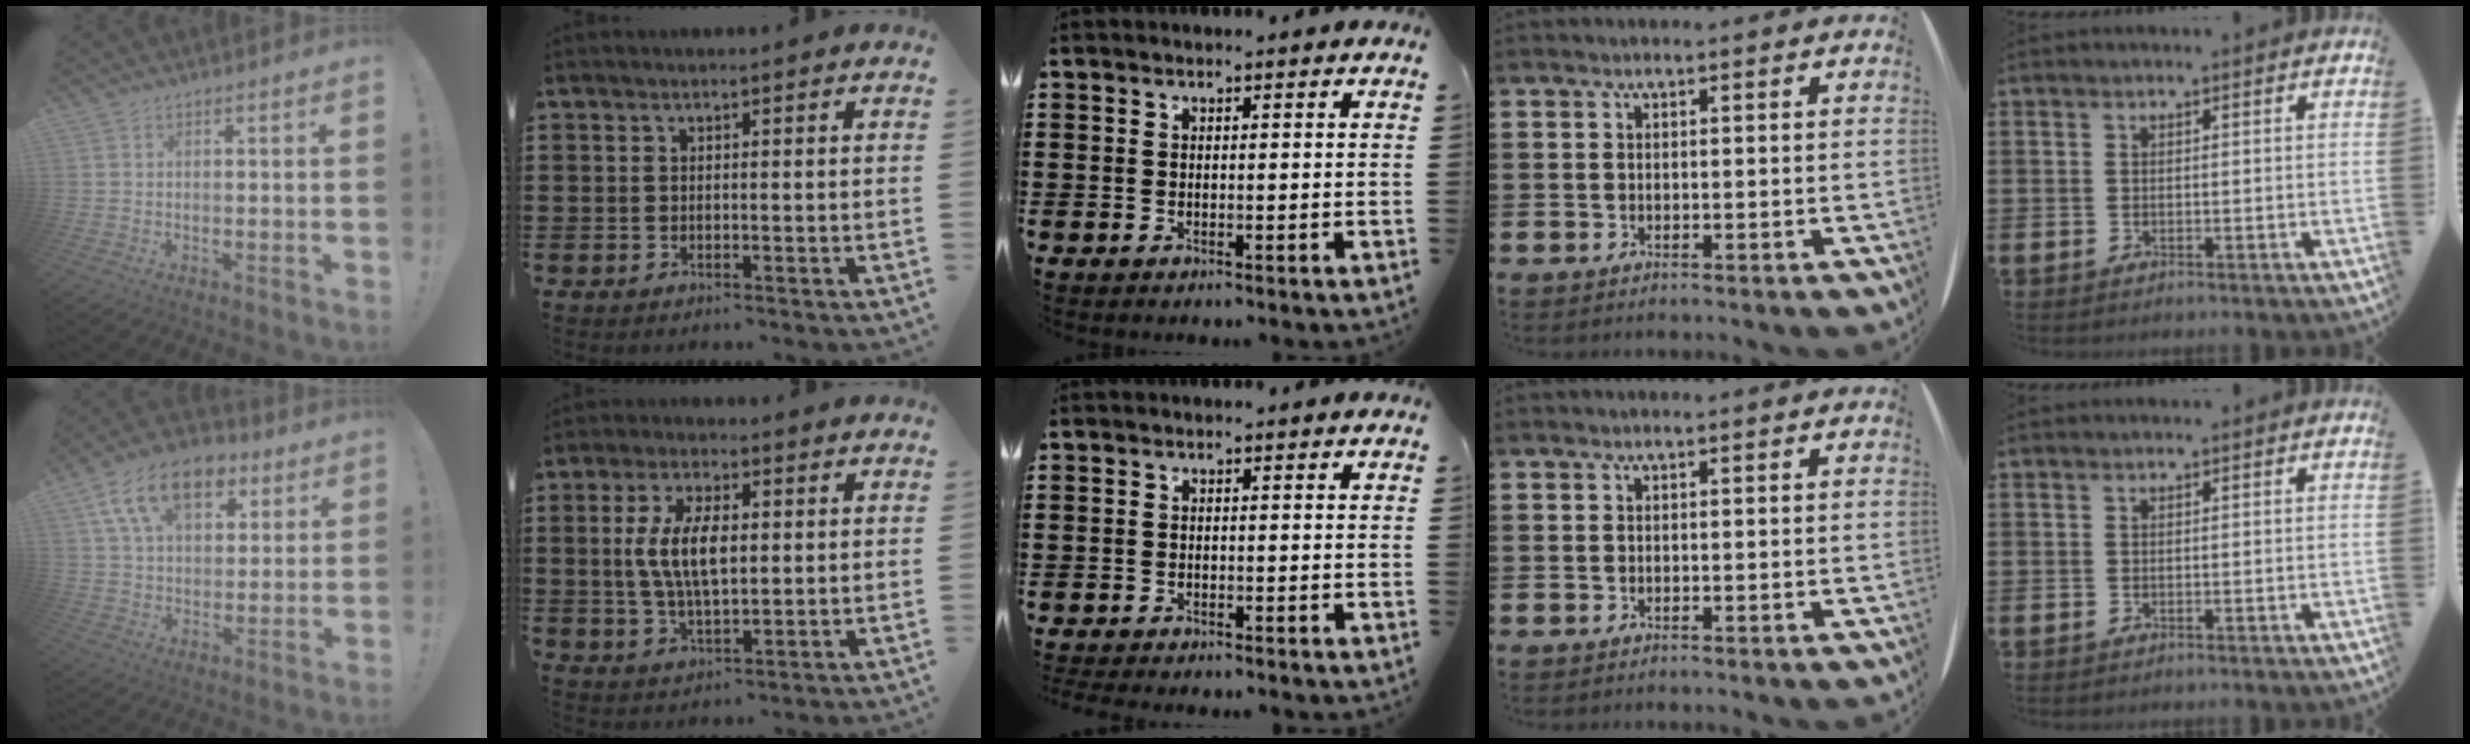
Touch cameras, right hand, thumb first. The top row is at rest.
{"thumb": {"total": 16.6, "force": [8.1, 10.2, 10.4], "torque": [-0.175, -0.026, 0.149]}, "index": {"total": 8.5, "force": [0.8, 3.5, 7.7], "torque": [-0.168, 0.004, 0.008]}, "middle": {"total": 1.3, "force": [-1.3, 0.2, 0.0], "torque": [-0.004, 0.003, -0.028]}}